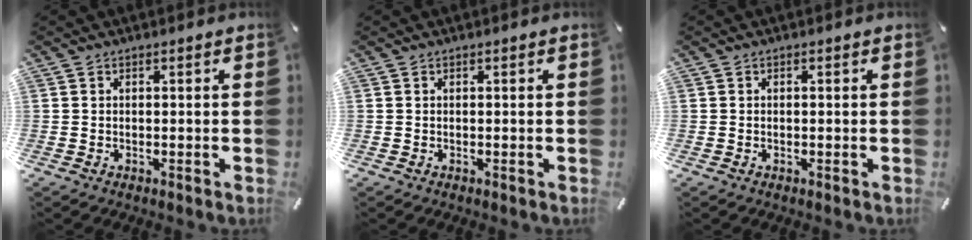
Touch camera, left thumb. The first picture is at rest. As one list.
[{"total": 0.0}, {"total": 0.5, "force": [-0.2, 0.2, 0.4], "torque": [-0.009, -0.001, -0.004]}]